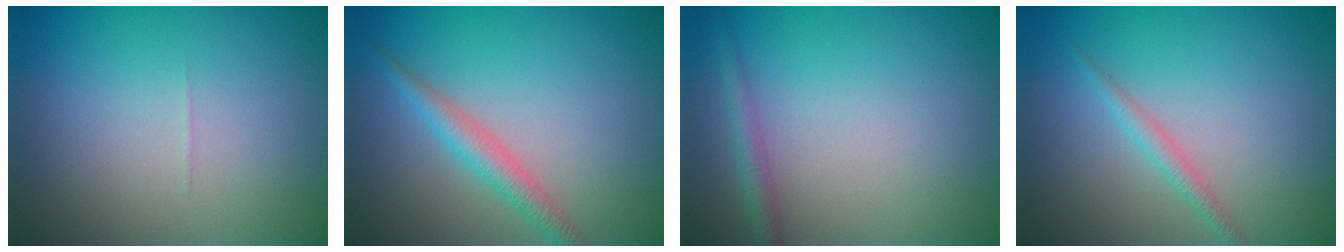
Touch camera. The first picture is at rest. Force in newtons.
{"total": 2.5, "press": 2.5, "slide": 0.1}
{"total": 1.8, "press": 1.8, "slide": 0.1}
{"total": 1.3, "press": 1.3, "slide": 0.1}